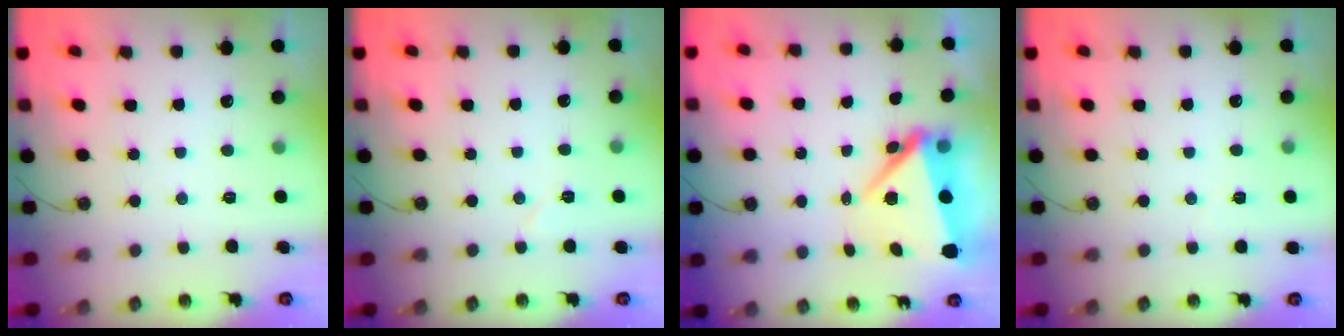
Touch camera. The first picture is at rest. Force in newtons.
{"total": 3.4, "press": 2.9, "slide": 1.8}
{"total": 6.8, "press": 6.6, "slide": 1.6}
{"total": 5.4, "press": 3.7, "slide": 3.8}